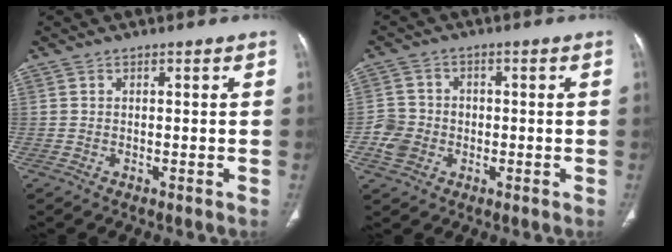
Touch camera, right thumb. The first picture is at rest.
{"total": 5.6, "force": [-1.4, 5.1, 2.0], "torque": [-0.021, 0.014, -0.028]}